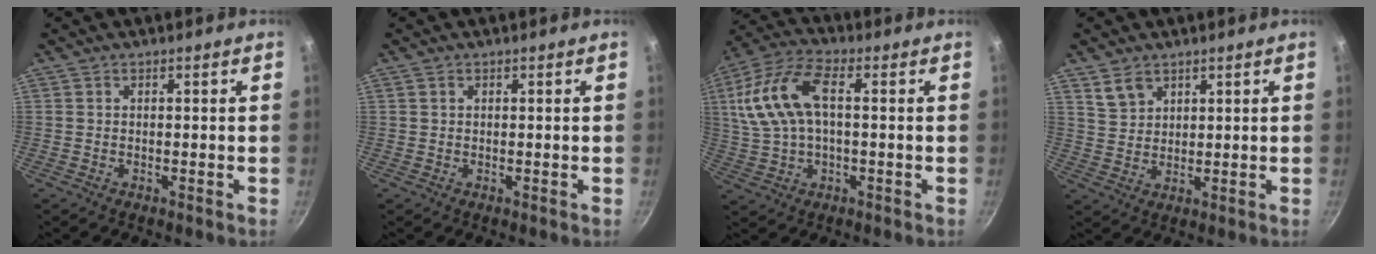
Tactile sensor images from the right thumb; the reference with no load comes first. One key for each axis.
{"total": 0.6, "fx": 0.3, "fy": 0.5, "fz": 0.3, "tx": -0.004, "ty": 0.002, "tz": 0.004}
{"total": 13.7, "fx": 1.7, "fy": 7.2, "fz": 11.6, "tx": -0.244, "ty": 0.025, "tz": 0.027}
{"total": 4.6, "fx": 3.0, "fy": 3.0, "fz": 1.9, "tx": -0.024, "ty": -0.009, "tz": 0.063}